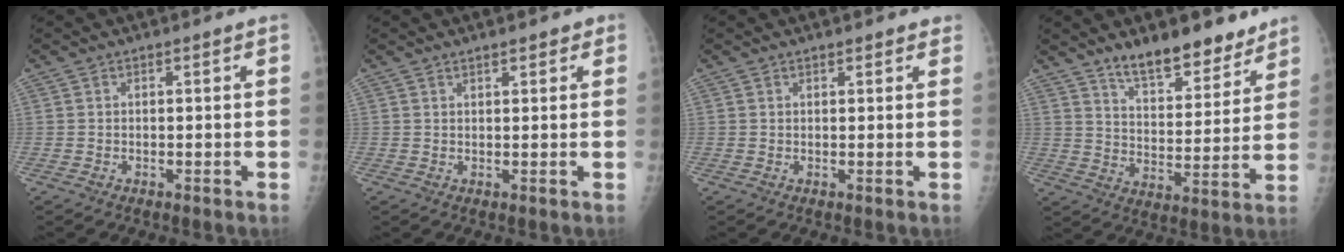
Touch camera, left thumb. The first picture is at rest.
{"total": 2.3, "force": [1.6, 0.9, 1.4], "torque": [-0.009, -0.006, 0.020]}
{"total": 1.6, "force": [1.3, 0.6, 0.7], "torque": [-0.003, -0.002, 0.014]}
{"total": 13.0, "force": [10.2, 5.0, 6.4], "torque": [-0.059, -0.077, 0.167]}